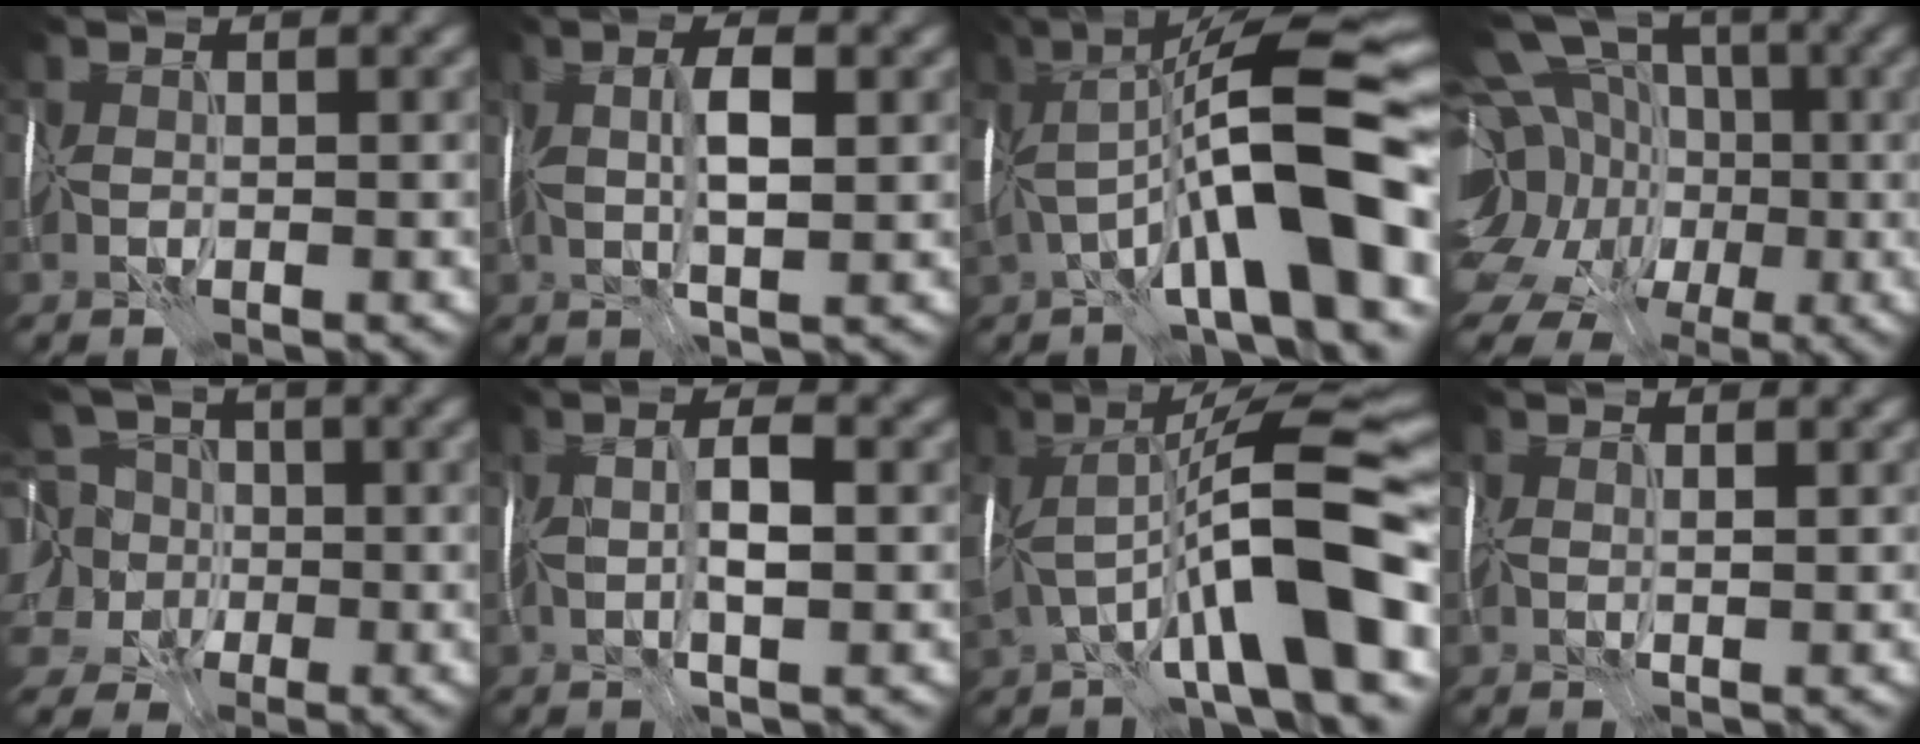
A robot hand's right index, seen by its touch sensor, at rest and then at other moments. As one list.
[{"total": 3.7, "force": [0.9, 0.7, 3.6], "torque": [-0.075, 0.007, 0.015]}, {"total": 15.3, "force": [-2.1, 3.9, 14.7], "torque": [-0.233, 0.034, -0.031]}, {"total": 16.4, "force": [-2.5, 13.5, 9.0], "torque": [-0.192, 0.011, -0.063]}, {"total": 10.1, "force": [-0.4, 8.7, 5.1], "torque": [-0.109, 0.026, -0.049]}, {"total": 3.2, "force": [0.4, 0.5, 3.2], "torque": [-0.064, 0.007, 0.007]}, {"total": 12.5, "force": [-2.4, 3.0, 11.9], "torque": [-0.199, 0.026, -0.038]}, {"total": 1.1, "force": [0.8, -0.2, 0.8], "torque": [-0.011, 0.004, 0.008]}]